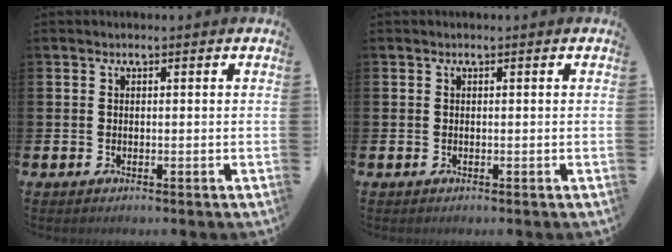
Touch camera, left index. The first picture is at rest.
{"total": 0.0}